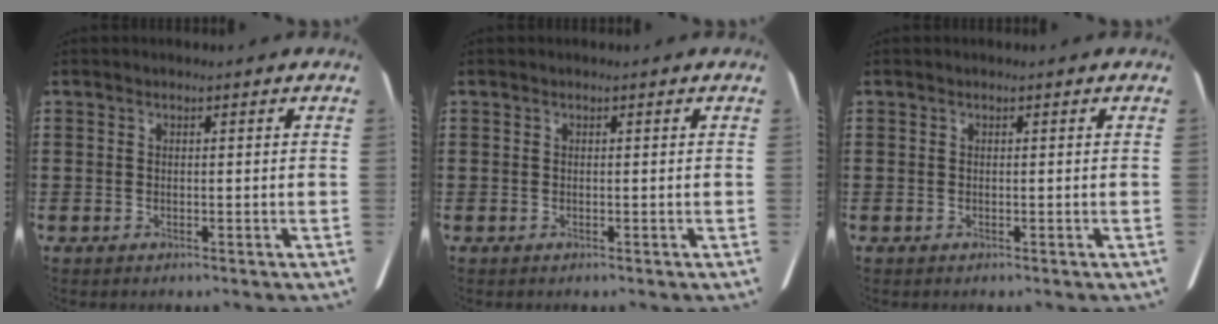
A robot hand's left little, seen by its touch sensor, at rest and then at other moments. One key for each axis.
{"total": 0.0}
{"total": 0.0}